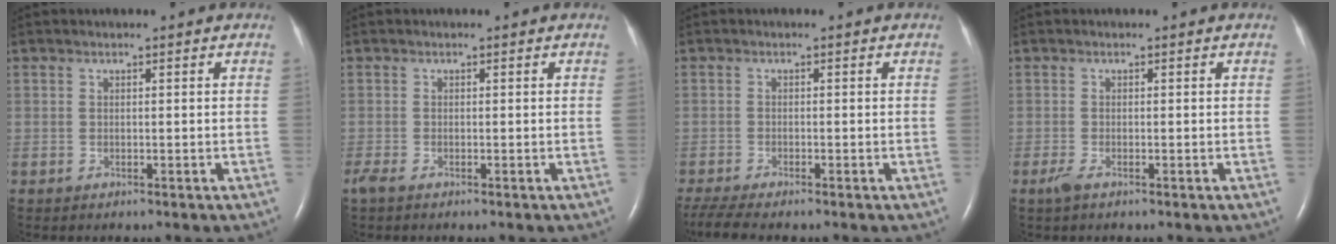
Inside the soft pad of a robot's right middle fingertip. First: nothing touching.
{"total": 1.2, "force": [-0.8, 0.3, 0.8], "torque": [-0.031, -0.007, -0.019]}
{"total": 5.5, "force": [-4.6, 0.5, 2.9], "torque": [-0.057, -0.013, -0.080]}
{"total": 1.4, "force": [-0.8, 0.3, 1.0], "torque": [-0.033, -0.005, -0.019]}